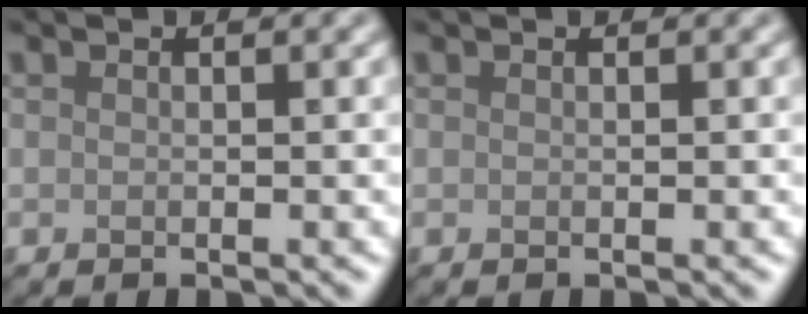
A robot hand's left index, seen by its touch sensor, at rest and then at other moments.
{"total": 0.0}